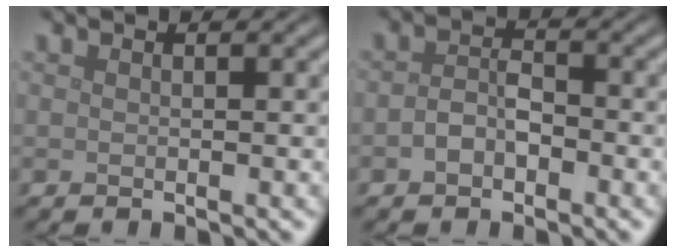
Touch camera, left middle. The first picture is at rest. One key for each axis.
{"total": 2.2, "fx": -0.8, "fy": 1.4, "fz": 1.5, "tx": -0.034, "ty": 0.005, "tz": -0.019}